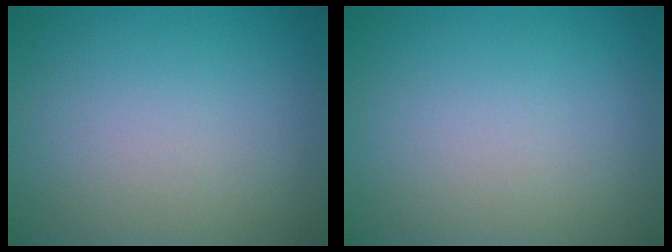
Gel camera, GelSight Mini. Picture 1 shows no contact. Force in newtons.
{"total": 0.0}